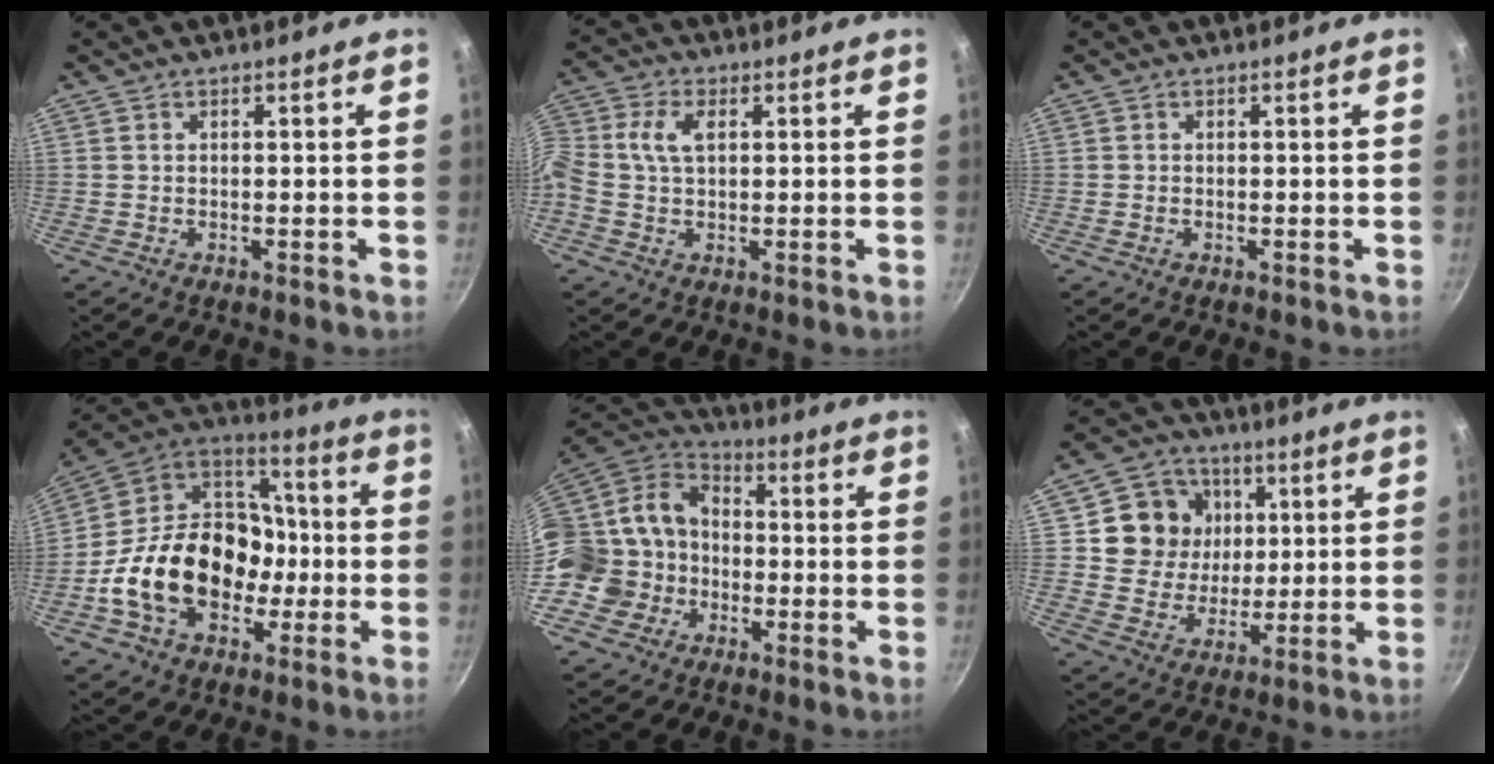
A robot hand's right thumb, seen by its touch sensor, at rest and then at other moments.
{"total": 7.3, "force": [1.1, 4.7, 5.5], "torque": [-0.120, 0.024, 0.009]}
{"total": 0.0}
{"total": 24.4, "force": [-5.3, 17.9, 15.8], "torque": [-0.245, 0.064, -0.090]}
{"total": 17.4, "force": [-4.0, 15.2, 7.5], "torque": [-0.127, 0.050, -0.078]}
{"total": 12.6, "force": [3.1, 11.4, 4.3], "torque": [-0.046, -0.004, 0.051]}